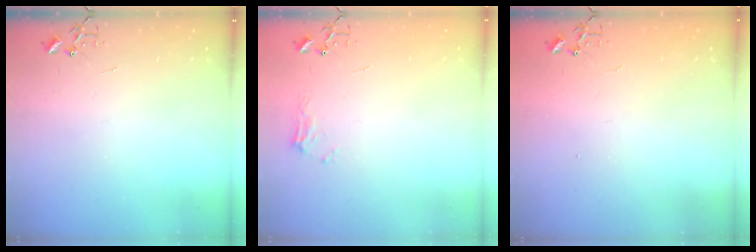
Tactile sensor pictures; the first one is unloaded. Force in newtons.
{"total": 7.2, "press": 7.2, "slide": 0.8}
{"total": 1.1, "press": 1.1, "slide": 0.1}